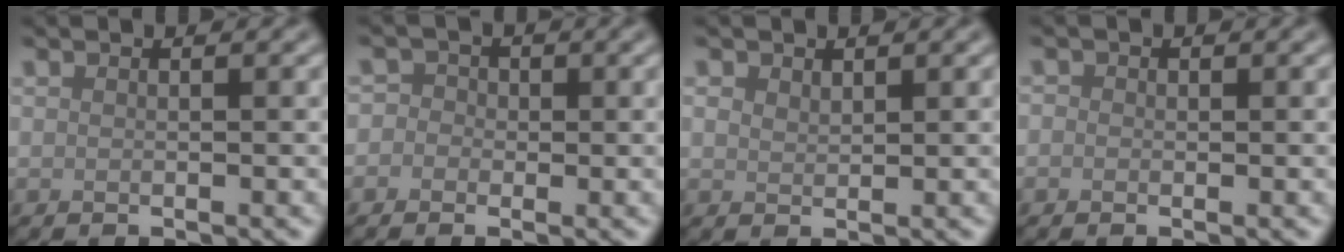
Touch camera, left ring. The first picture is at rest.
{"total": 2.7, "force": [-0.2, 2.6, 0.7], "torque": [0.019, 0.015, -0.034]}
{"total": 1.2, "force": [0.9, 0.7, 0.4], "torque": [-0.010, -0.001, 0.019]}
{"total": 0.7, "force": [0.0, 0.7, 0.2], "torque": [-0.002, -0.005, -0.003]}